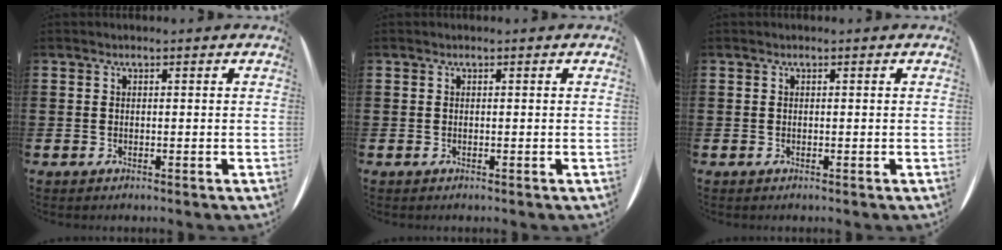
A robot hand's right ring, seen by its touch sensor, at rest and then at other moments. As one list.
[{"total": 0.0}, {"total": 0.0}]